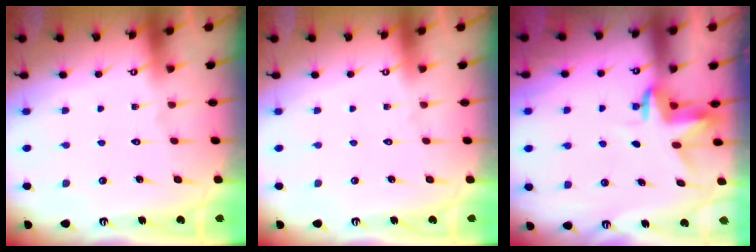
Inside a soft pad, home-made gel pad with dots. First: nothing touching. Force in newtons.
{"total": 0.0}
{"total": 3.5, "press": 3.5, "slide": 0.2}